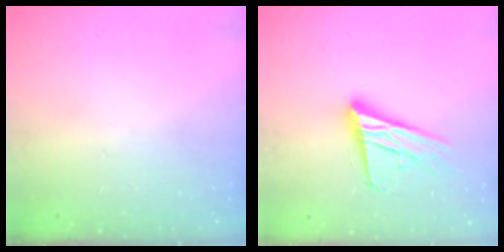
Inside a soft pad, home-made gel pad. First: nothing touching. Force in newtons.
{"total": 18.0, "press": 17.5, "slide": 3.9}